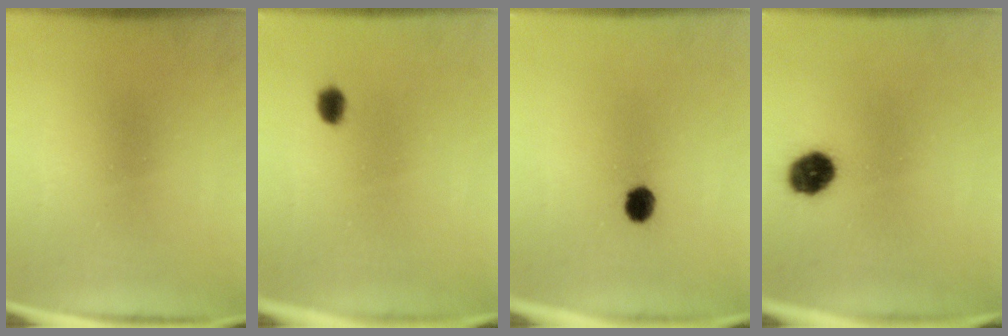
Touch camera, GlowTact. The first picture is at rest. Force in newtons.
{"total": 2.4}
{"total": 4.0}
{"total": 7.0}